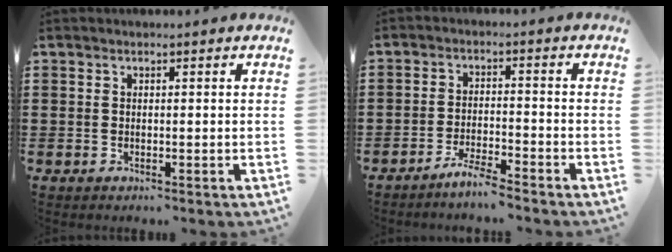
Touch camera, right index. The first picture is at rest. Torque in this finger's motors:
{"motor_torque": [0.69, 0.90, 0.02, 0.01]}